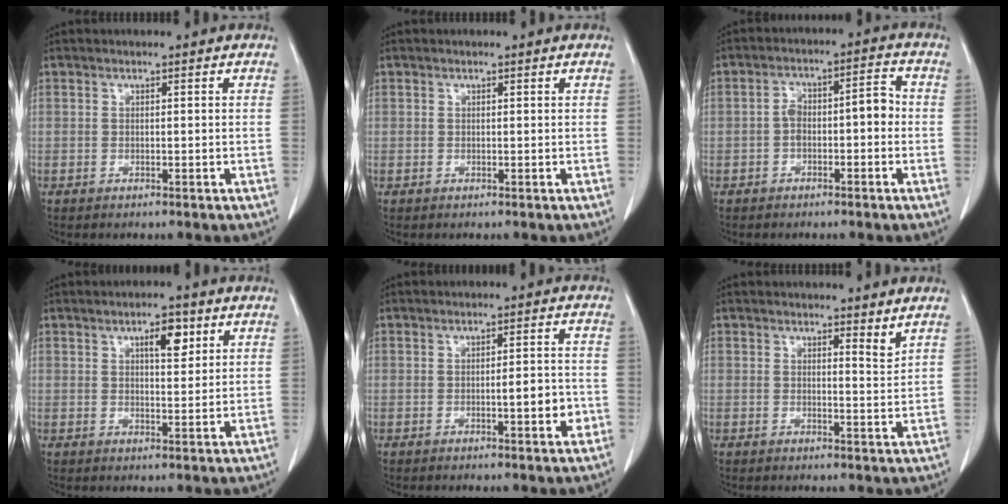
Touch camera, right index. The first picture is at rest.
{"total": 0.0}
{"total": 6.0, "force": [-1.1, 2.3, 5.4], "torque": [-0.089, 0.037, -0.018]}
{"total": 4.6, "force": [2.3, 1.6, 3.6], "torque": [-0.055, 0.001, 0.035]}
{"total": 4.0, "force": [-1.1, 0.8, 3.7], "torque": [-0.054, 0.002, -0.014]}
{"total": 2.3, "force": [2.0, 0.2, 1.1], "torque": [-0.016, -0.019, 0.027]}